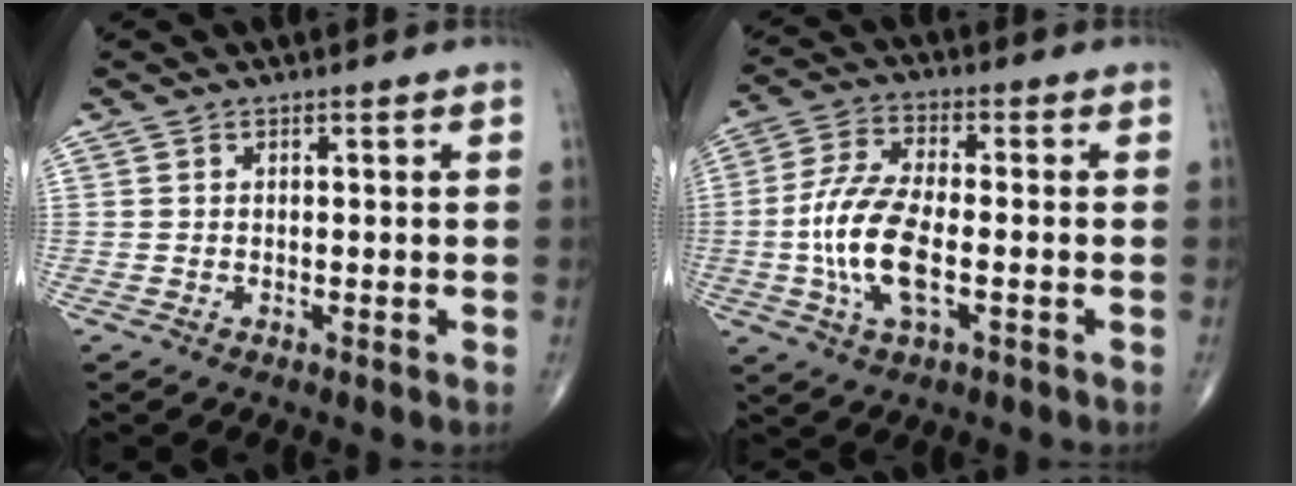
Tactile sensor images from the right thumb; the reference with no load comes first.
{"total": 12.3, "force": [-2.4, 5.2, 10.9], "torque": [-0.234, 0.013, -0.047]}